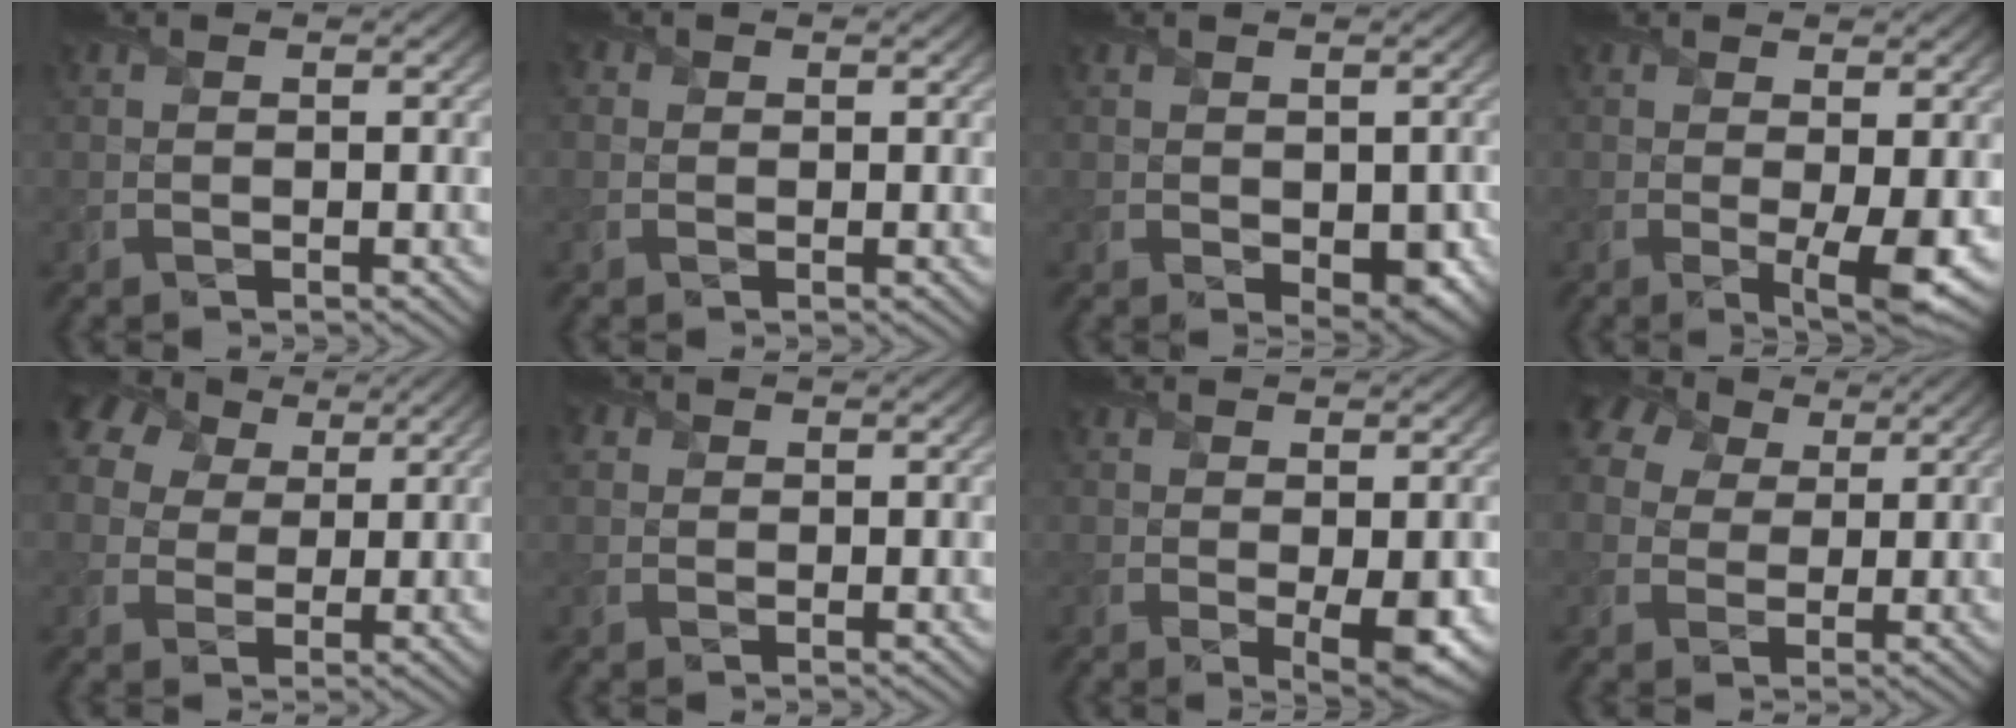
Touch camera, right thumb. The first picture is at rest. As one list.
[{"total": 1.0, "force": [0.2, 1.0, 0.1], "torque": [0.000, -0.001, 0.002]}, {"total": 4.3, "force": [-0.8, 2.7, 3.2], "torque": [-0.055, -0.022, 0.002]}, {"total": 3.9, "force": [-0.2, 0.8, 3.8], "torque": [-0.068, -0.011, 0.000]}, {"total": 9.7, "force": [5.1, 6.7, 4.8], "torque": [-0.149, 0.037, 0.076]}, {"total": 1.6, "force": [0.7, 1.4, 0.3], "torque": [-0.011, 0.002, 0.013]}, {"total": 3.7, "force": [-0.4, 1.3, 3.4], "torque": [-0.059, -0.012, -0.001]}, {"total": 8.2, "force": [4.2, 5.7, 4.1], "torque": [-0.130, 0.028, 0.060]}]